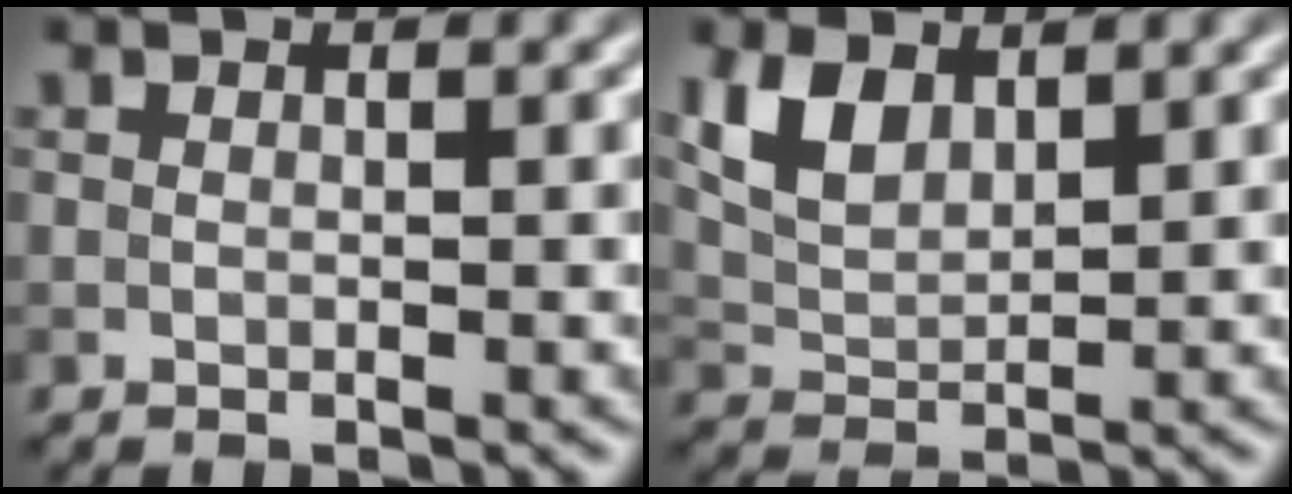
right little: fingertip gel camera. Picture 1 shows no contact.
{"total": 4.0, "force": [2.2, 2.3, 2.5], "torque": [-0.060, 0.001, 0.045]}